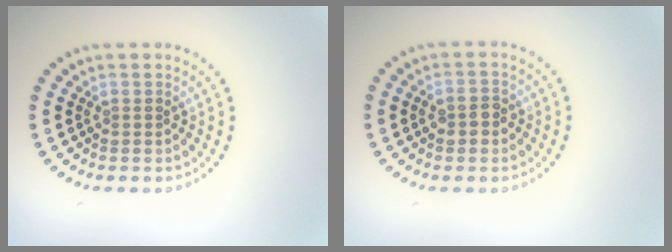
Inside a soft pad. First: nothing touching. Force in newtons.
{"total": 1.6, "press": 1.6, "slide": 0.3}